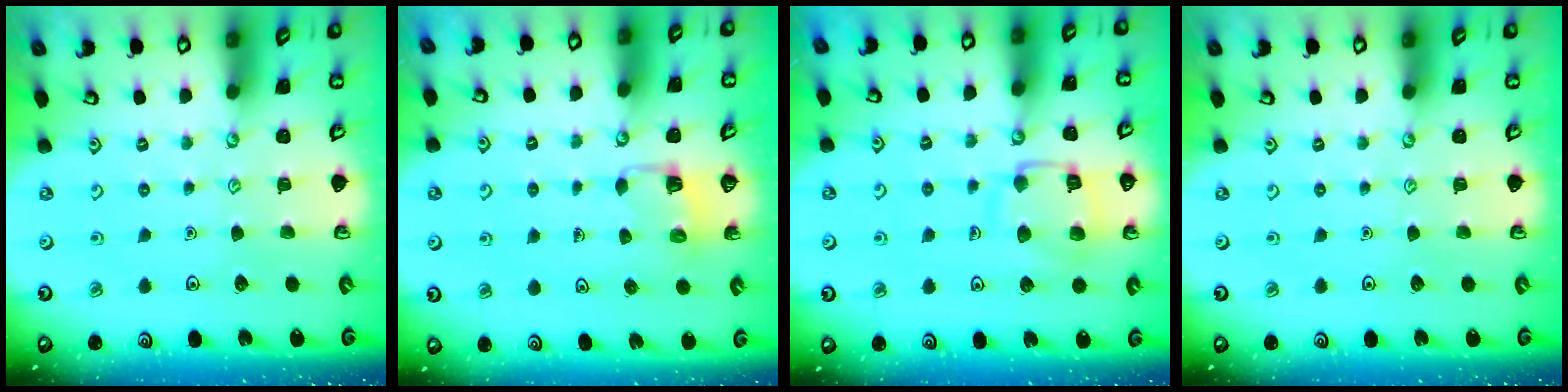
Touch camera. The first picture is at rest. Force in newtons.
{"total": 3.1, "press": 3.1, "slide": 0.3}
{"total": 12.2, "press": 12.1, "slide": 1.2}
{"total": 0.0}